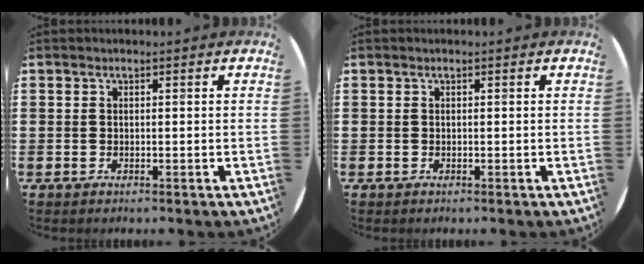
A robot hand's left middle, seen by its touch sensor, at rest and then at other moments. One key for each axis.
{"total": 0.0}